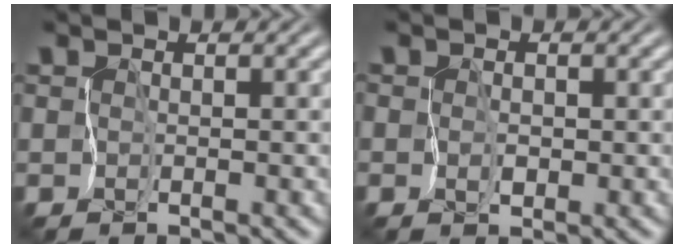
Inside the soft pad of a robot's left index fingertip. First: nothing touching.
{"total": 0.7, "force": [-0.1, 0.5, 0.5], "torque": [-0.010, -0.004, -0.001]}